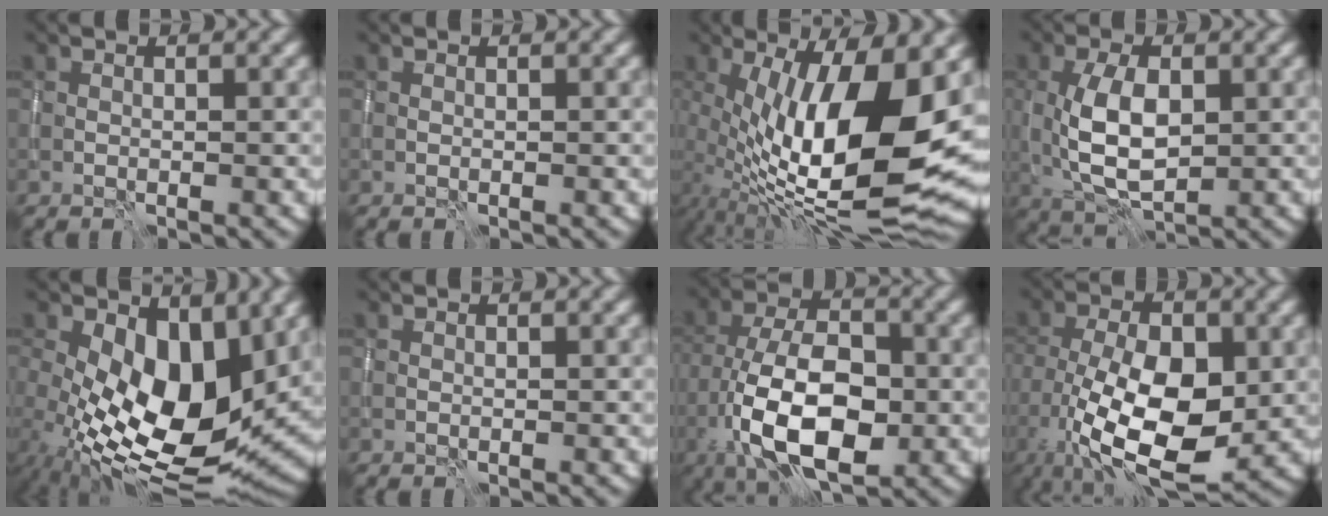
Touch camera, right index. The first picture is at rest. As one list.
[{"total": 0.0}, {"total": 15.4, "force": [0.5, 5.7, 14.3], "torque": [-0.232, -0.005, 0.009]}, {"total": 5.8, "force": [0.0, 2.9, 5.1], "torque": [-0.108, -0.002, 0.002]}, {"total": 12.2, "force": [0.7, 6.4, 10.3], "torque": [-0.177, -0.018, 0.010]}, {"total": 0.0}, {"total": 10.8, "force": [-3.6, 5.4, 8.6], "torque": [-0.159, -0.003, -0.072]}, {"total": 11.6, "force": [-3.1, 5.4, 9.8], "torque": [-0.172, -0.013, -0.057]}]